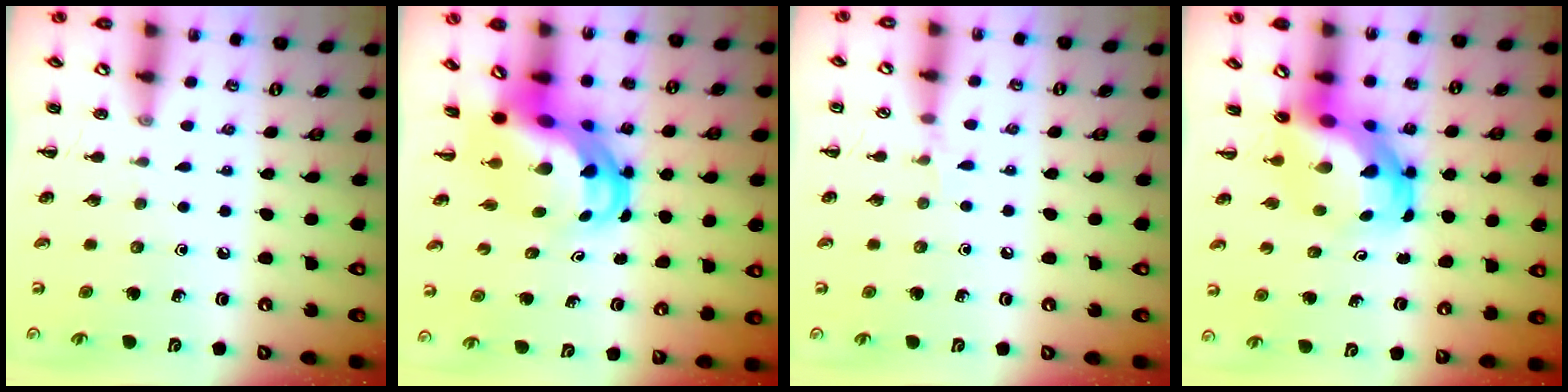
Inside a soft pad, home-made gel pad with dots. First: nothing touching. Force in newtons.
{"total": 8.8, "press": 8.5, "slide": 2.5}
{"total": 4.0, "press": 3.7, "slide": 1.4}
{"total": 6.2, "press": 5.9, "slide": 1.6}